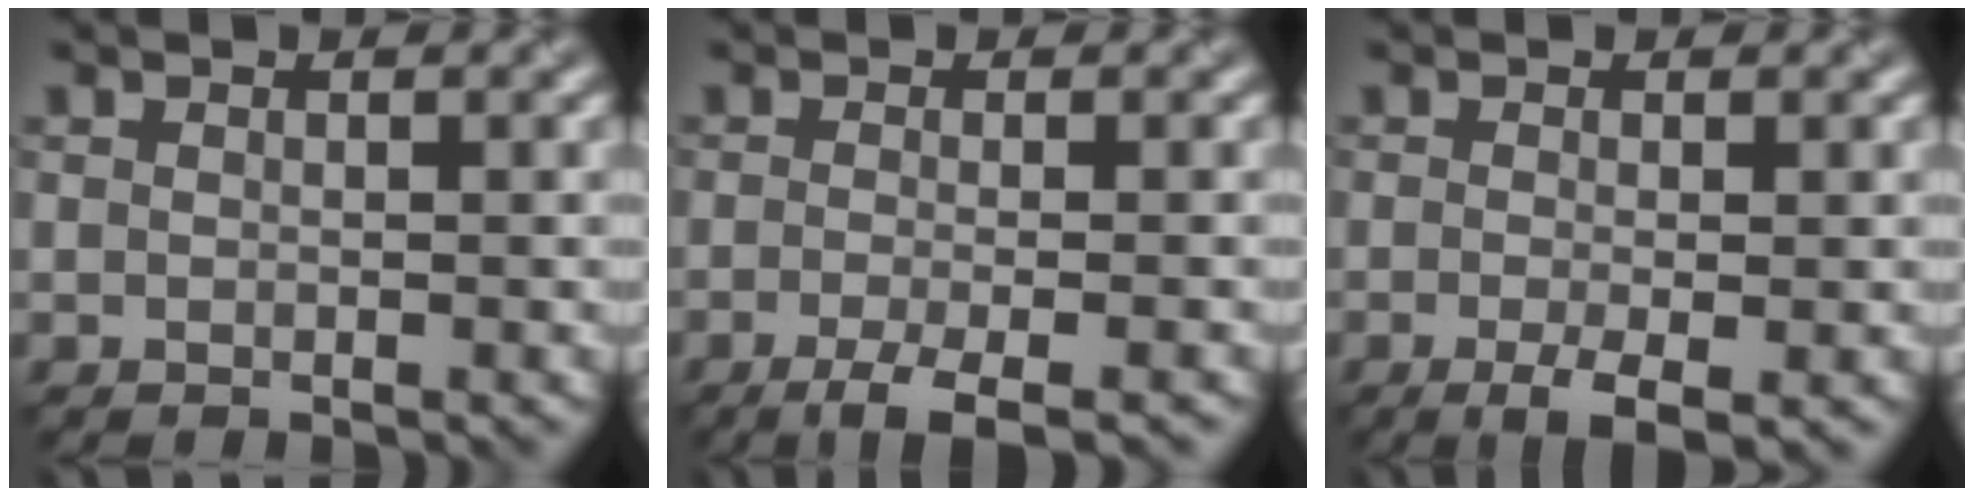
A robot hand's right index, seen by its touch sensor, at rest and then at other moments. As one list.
[{"total": 3.6, "force": [-2.1, 0.8, 2.8], "torque": [-0.044, -0.006, -0.044]}, {"total": 2.8, "force": [-1.1, 0.6, 2.5], "torque": [-0.049, -0.011, -0.019]}]